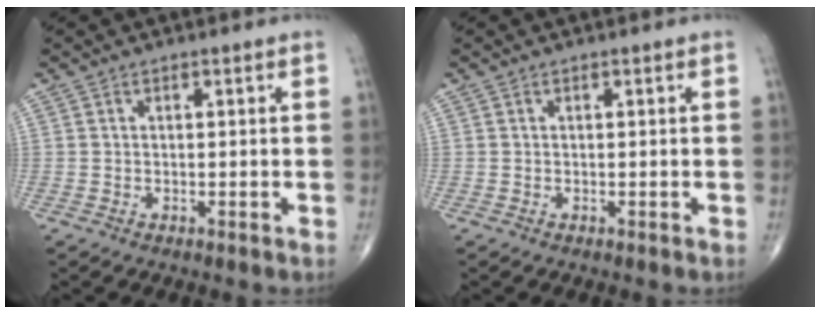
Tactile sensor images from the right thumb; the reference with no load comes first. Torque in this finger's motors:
{"motor_torque": [0.00, 0.00, 0.00, 0.01, 0.00]}